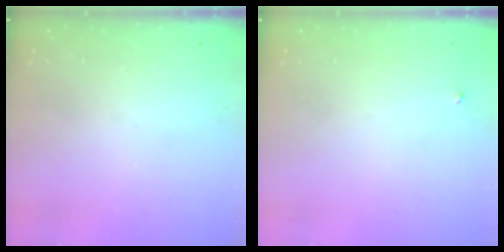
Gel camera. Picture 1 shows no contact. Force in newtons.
{"total": 2.1, "press": 2.1, "slide": 0.1}